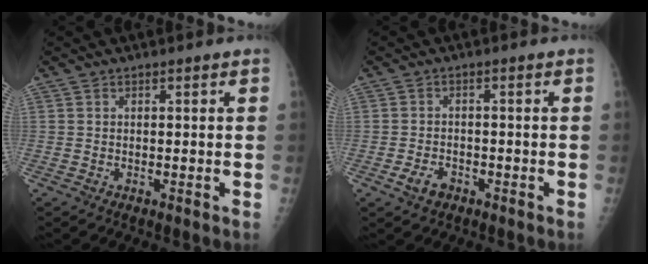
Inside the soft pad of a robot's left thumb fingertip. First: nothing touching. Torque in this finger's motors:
{"motor_torque": [-0.12, 0.13, 0.13, -0.13, 0.00]}